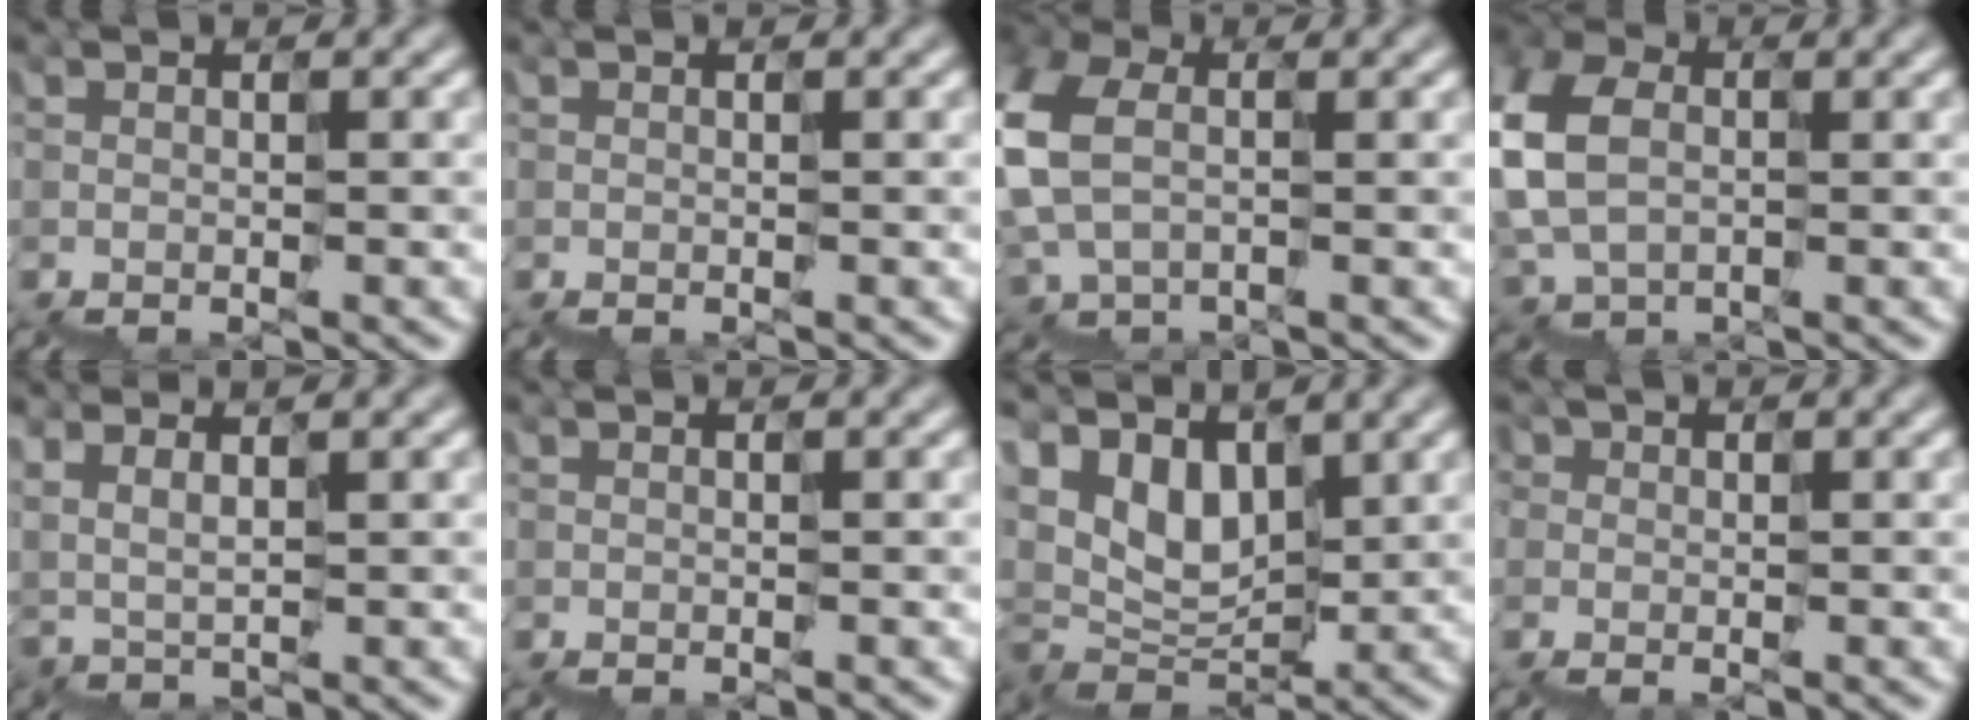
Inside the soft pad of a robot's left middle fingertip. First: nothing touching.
{"total": 0.0}
{"total": 3.2, "force": [0.5, 2.6, 1.8], "torque": [-0.091, 0.019, -0.003]}
{"total": 4.3, "force": [0.3, 3.7, 2.2], "torque": [-0.088, 0.019, -0.004]}
{"total": 2.2, "force": [1.8, -0.7, -1.0], "torque": [0.017, 0.012, 0.038]}
{"total": 0.0}
{"total": 3.6, "force": [2.8, 2.2, 0.4], "torque": [-0.011, 0.012, 0.049]}
{"total": 2.8, "force": [-0.1, 2.7, 0.8], "torque": [-0.002, 0.008, -0.002]}